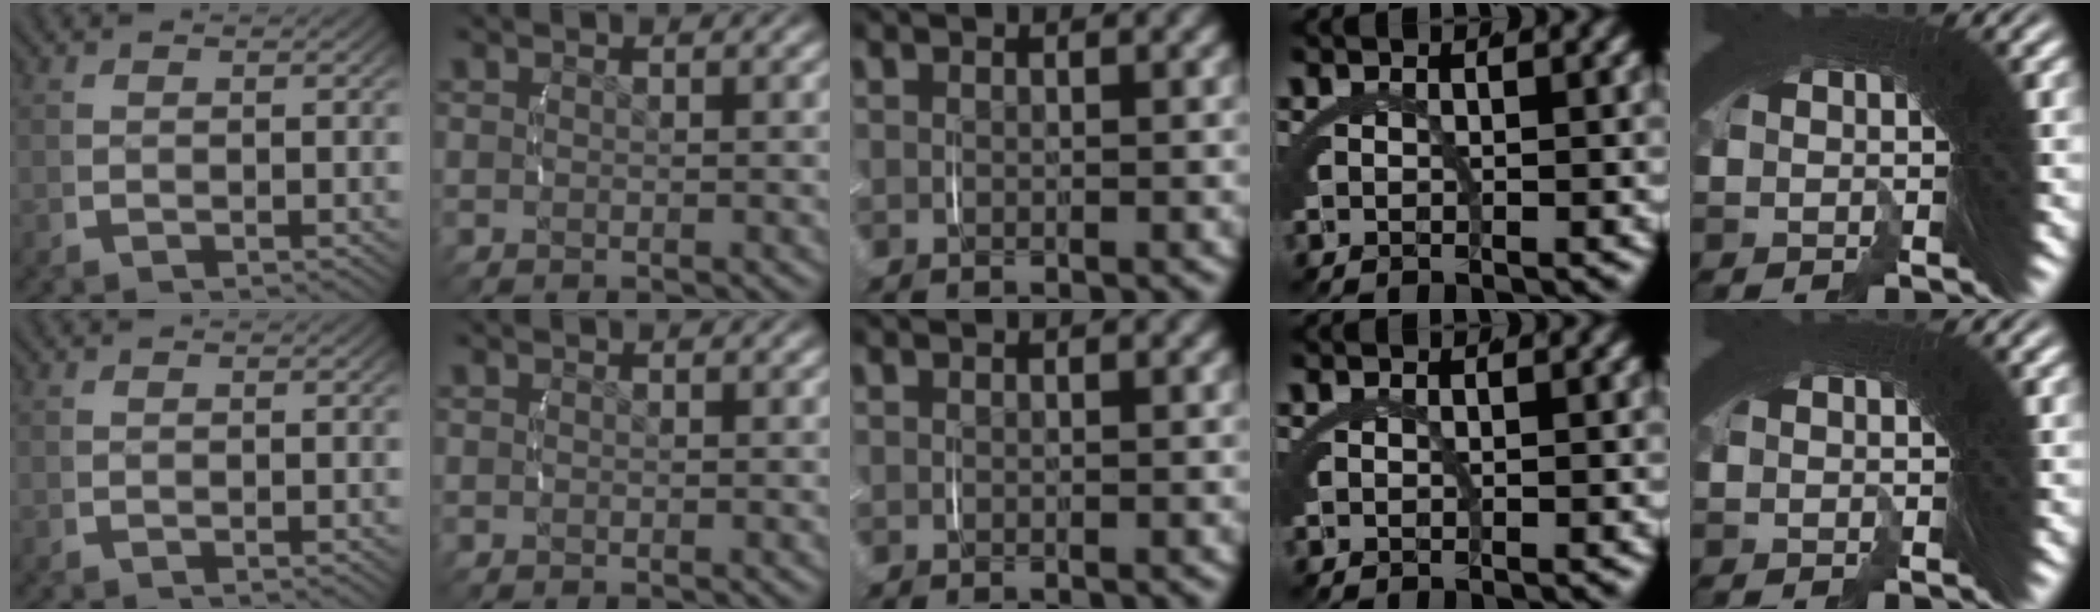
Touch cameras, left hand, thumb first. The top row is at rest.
{}